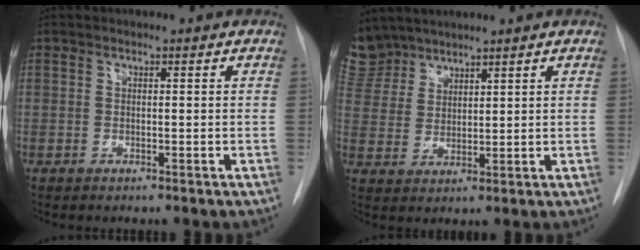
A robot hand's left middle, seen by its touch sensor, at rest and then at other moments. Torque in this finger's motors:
{"motor_torque": [0.22, -0.08, -0.10, -0.09]}